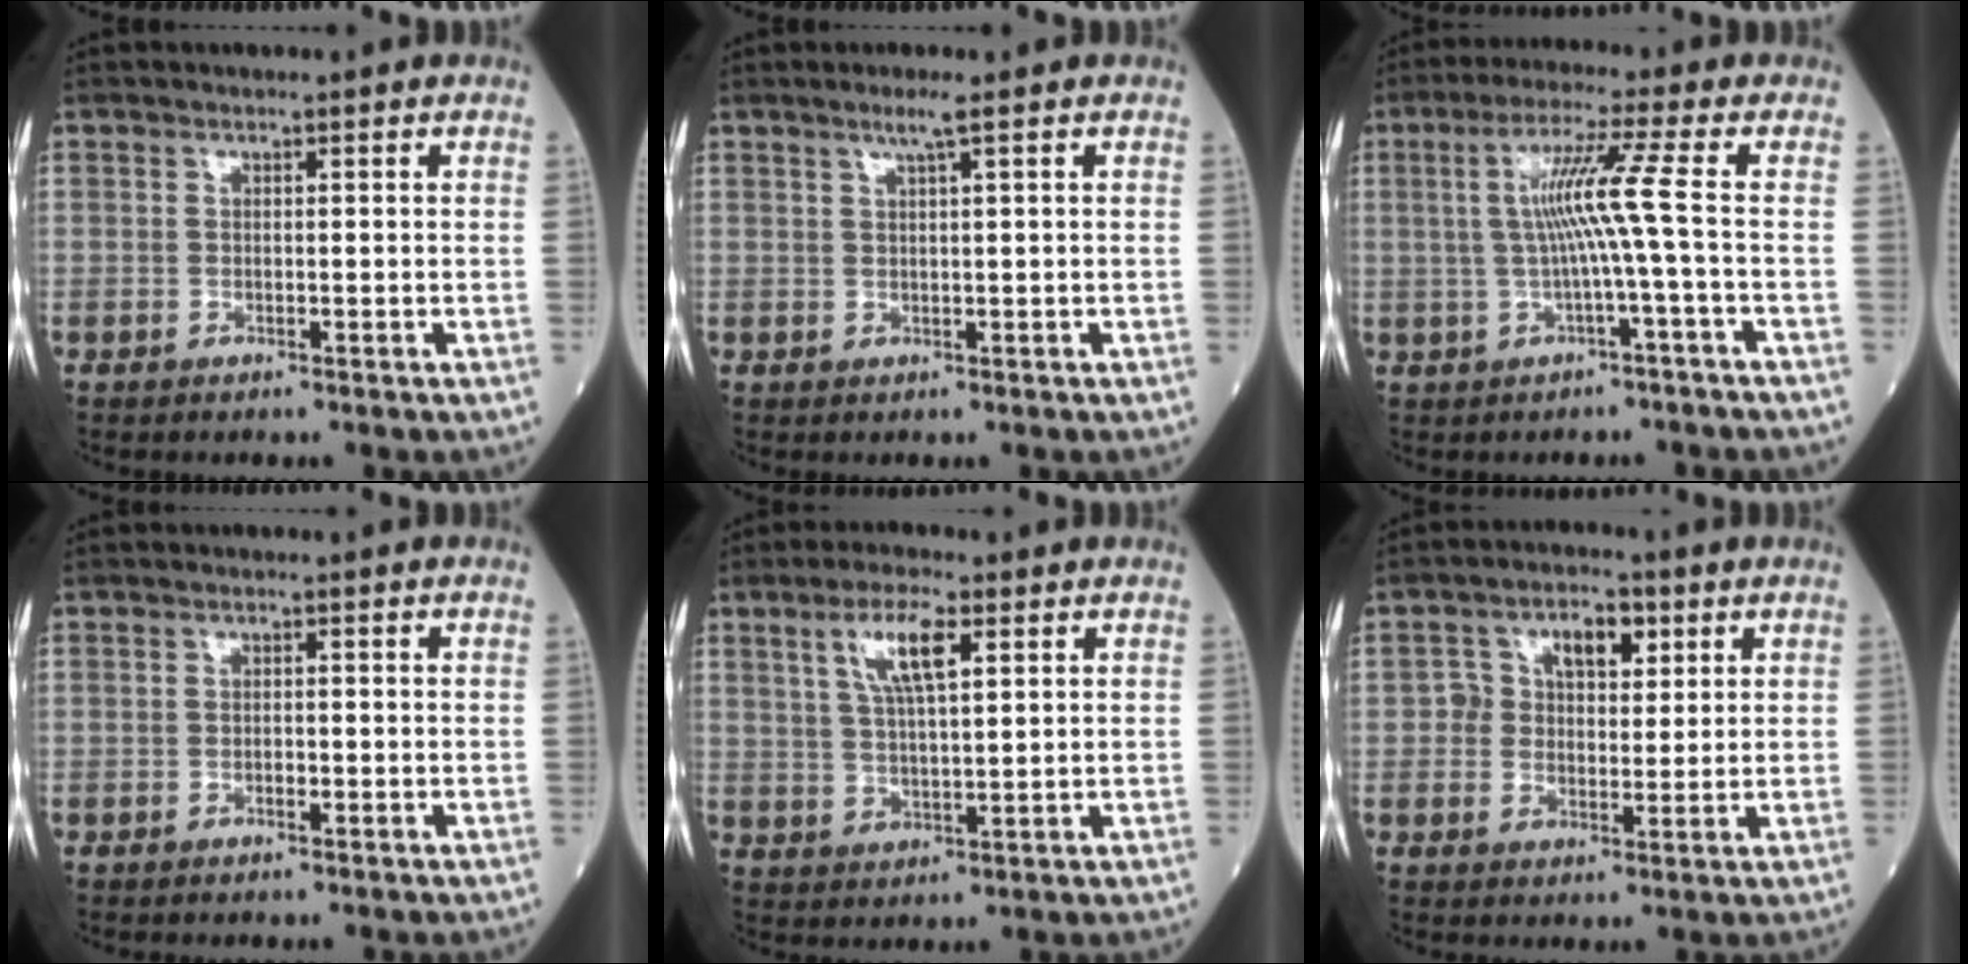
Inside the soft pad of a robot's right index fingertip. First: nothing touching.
{"total": 2.0, "force": [1.2, -0.5, 1.6], "torque": [-0.035, -0.002, 0.024]}
{"total": 7.0, "force": [-0.2, -1.9, 6.7], "torque": [-0.131, 0.013, 0.004]}
{"total": 1.1, "force": [-0.5, 0.3, 0.9], "torque": [-0.016, 0.001, -0.009]}
{"total": 7.2, "force": [3.2, 1.5, 6.2], "torque": [-0.121, 0.008, 0.061]}
{"total": 6.3, "force": [2.0, 4.0, 4.4], "torque": [-0.064, 0.020, 0.034]}